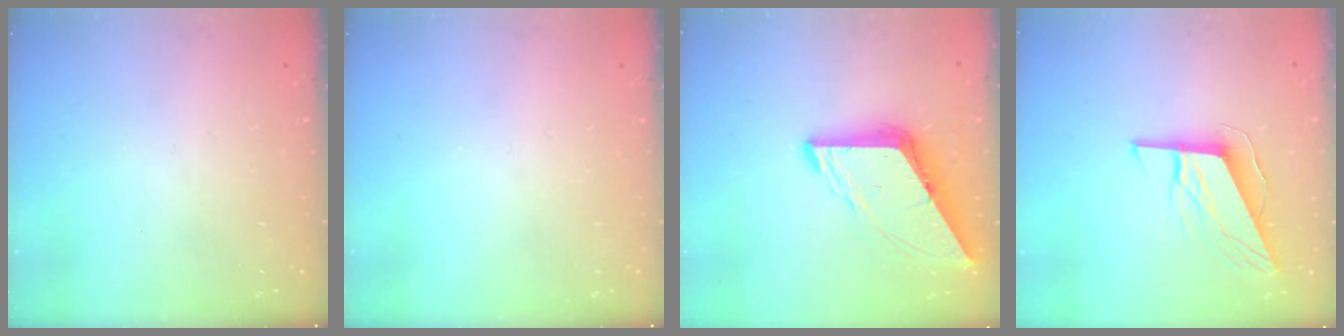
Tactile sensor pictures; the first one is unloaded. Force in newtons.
{"total": 0.0}
{"total": 9.9, "press": 9.9, "slide": 1.1}
{"total": 9.7, "press": 9.5, "slide": 1.9}